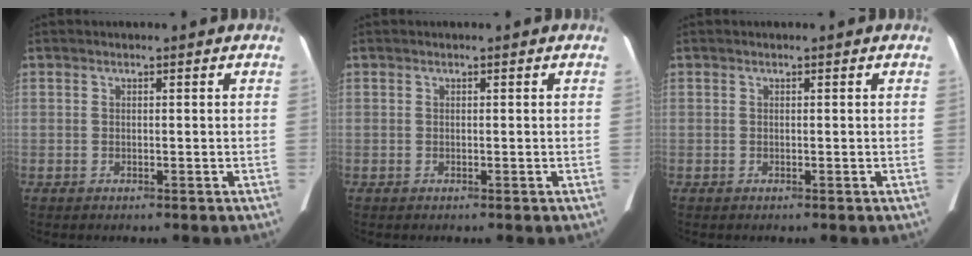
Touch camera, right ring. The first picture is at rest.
{"total": 0.0}
{"total": 0.0}